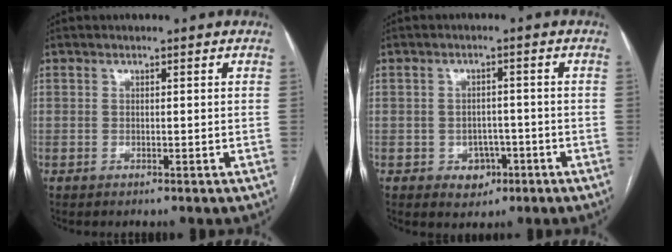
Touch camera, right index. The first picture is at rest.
{"total": 4.0, "force": [-1.8, 3.2, 1.6], "torque": [-0.012, 0.008, -0.016]}